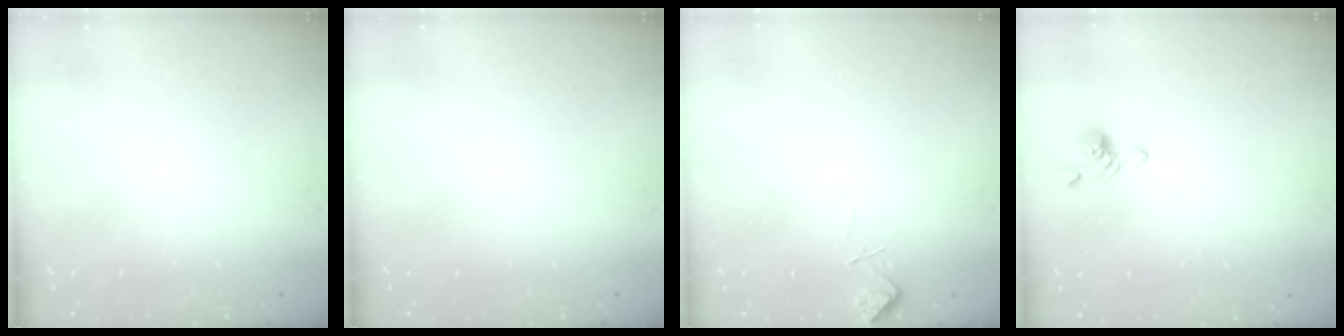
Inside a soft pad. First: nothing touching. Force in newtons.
{"total": 0.0}
{"total": 1.5, "press": 1.3, "slide": 0.8}
{"total": 2.8, "press": 2.8, "slide": 0.3}